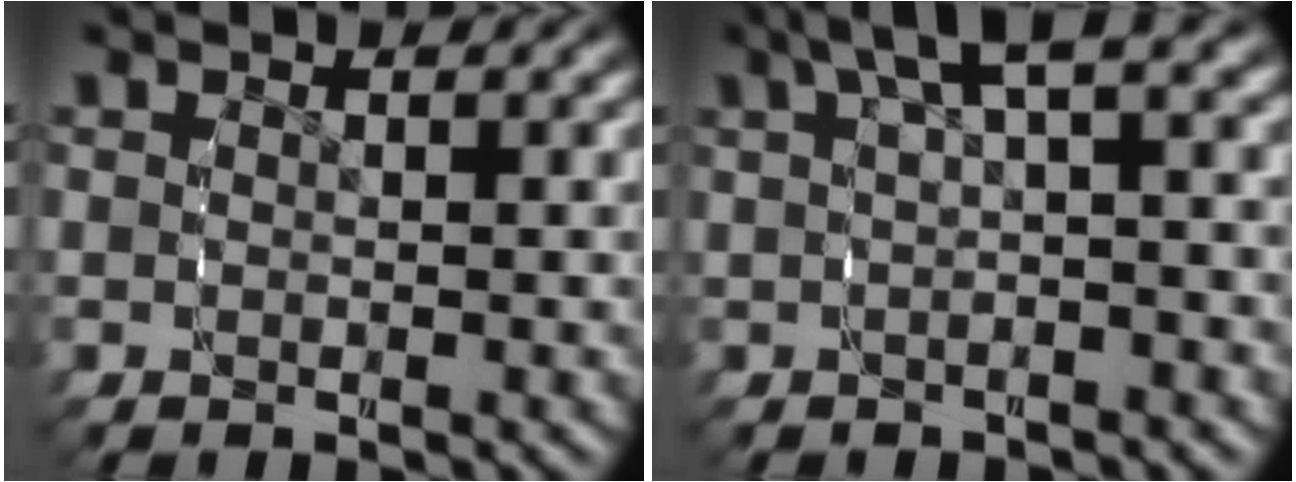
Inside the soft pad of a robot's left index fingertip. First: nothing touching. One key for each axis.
{"total": 4.8, "fx": 2.1, "fy": 1.7, "fz": 4.0, "tx": -0.060, "ty": 0.023, "tz": 0.028}